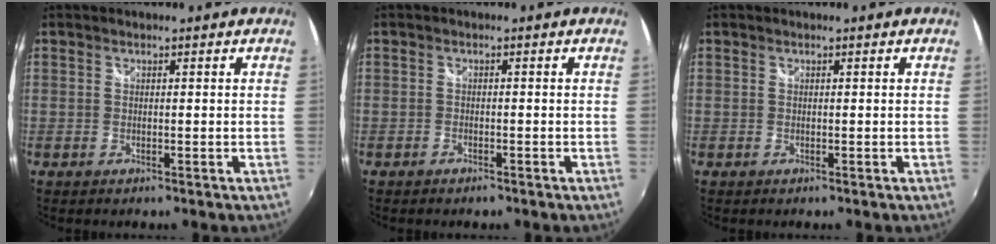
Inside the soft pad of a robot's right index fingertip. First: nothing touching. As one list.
[{"total": 1.5, "force": [-1.2, 0.7, 0.5], "torque": [-0.013, -0.004, -0.022]}, {"total": 0.0}]